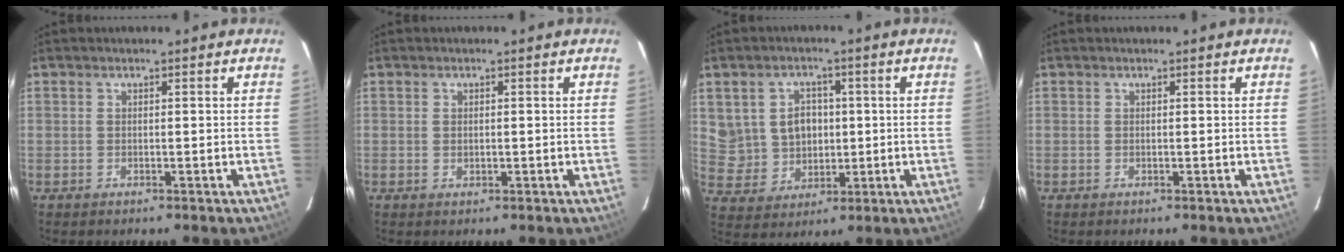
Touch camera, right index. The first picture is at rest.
{"total": 0.7, "force": [0.0, 0.6, 0.4], "torque": [-0.006, 0.003, 0.001]}
{"total": 8.8, "force": [1.6, 7.9, 3.4], "torque": [-0.080, 0.018, 0.050]}
{"total": 0.0}